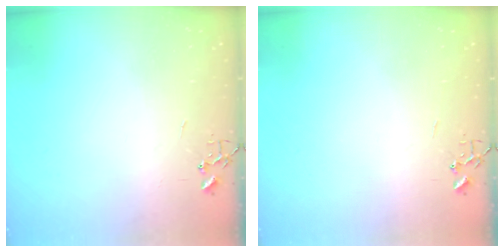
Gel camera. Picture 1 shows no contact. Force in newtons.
{"total": 0.0}